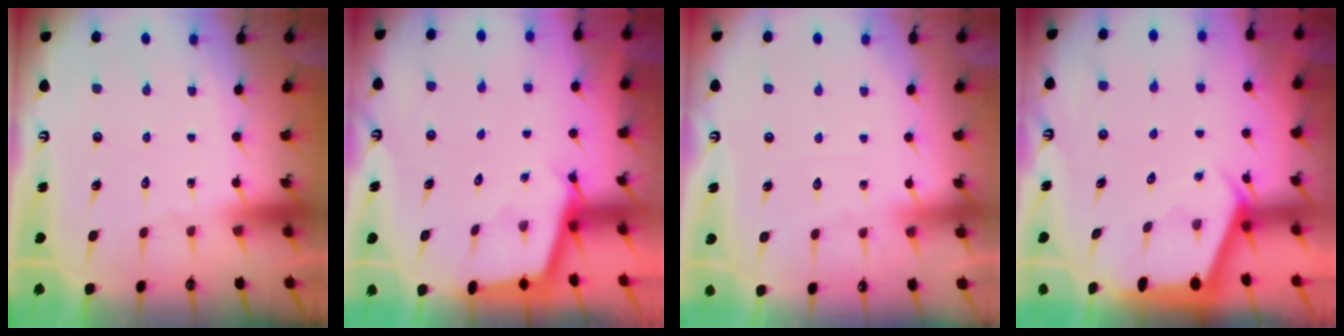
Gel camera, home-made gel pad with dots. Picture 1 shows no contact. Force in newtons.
{"total": 2.3, "press": 2.3, "slide": 0.2}
{"total": 2.9, "press": 2.9, "slide": 0.5}
{"total": 2.4, "press": 2.4, "slide": 0.3}